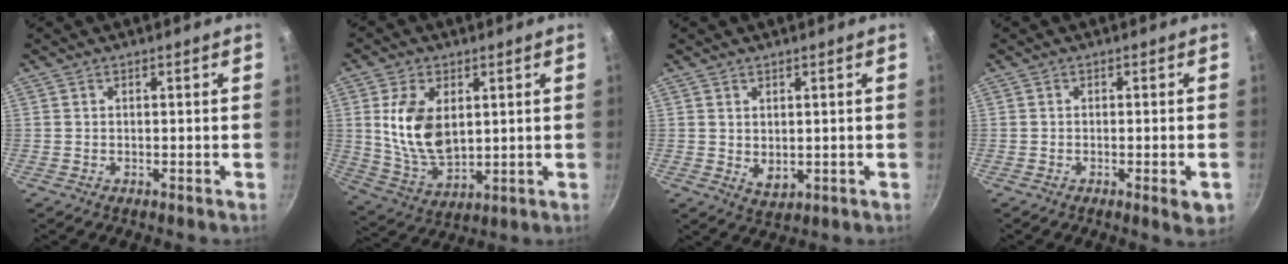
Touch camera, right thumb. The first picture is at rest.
{"total": 12.8, "force": [2.6, 7.8, 9.8], "torque": [-0.175, -0.024, 0.061]}
{"total": 3.2, "force": [0.8, 2.0, 2.3], "torque": [-0.035, -0.015, 0.020]}
{"total": 3.8, "force": [-1.4, 0.8, 3.5], "torque": [-0.047, -0.003, -0.018]}